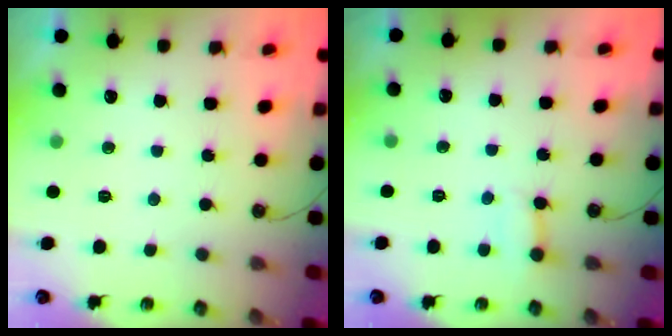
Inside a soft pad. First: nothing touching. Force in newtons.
{"total": 3.4, "press": 3.4, "slide": 0.2}